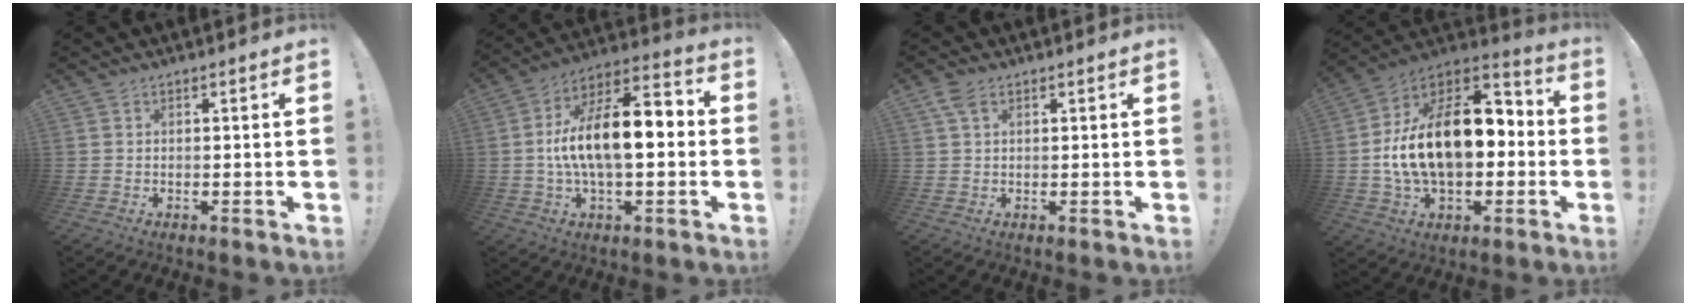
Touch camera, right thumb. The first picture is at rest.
{"total": 17.3, "force": [-0.4, 7.9, 15.4], "torque": [-0.252, 0.000, -0.011]}
{"total": 4.0, "force": [1.9, 2.2, 2.7], "torque": [-0.053, -0.001, 0.037]}
{"total": 23.8, "force": [0.9, 14.3, 19.0], "torque": [-0.316, 0.007, 0.026]}